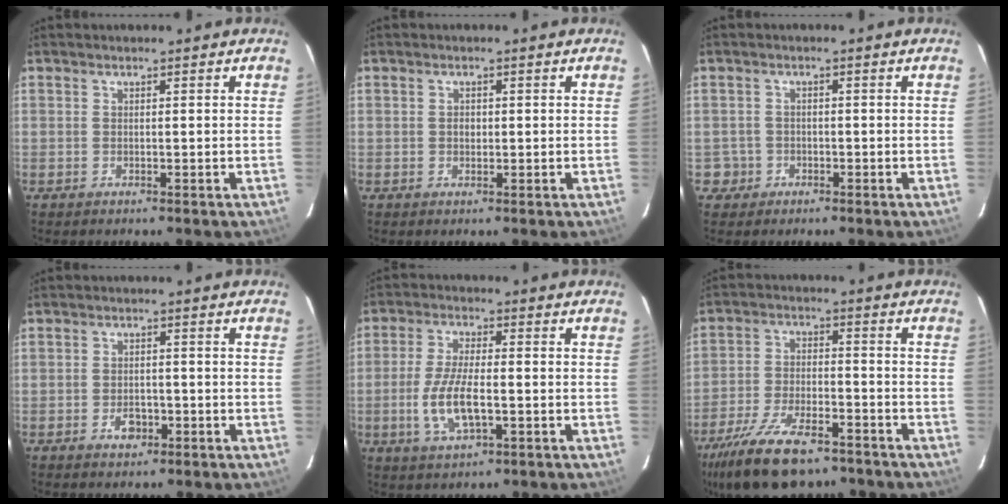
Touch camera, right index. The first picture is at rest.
{"total": 1.2, "force": [0.0, 1.0, 0.6], "torque": [-0.010, 0.004, 0.001]}
{"total": 2.9, "force": [-1.0, 2.7, -0.1], "torque": [0.003, 0.019, -0.014]}
{"total": 3.4, "force": [-1.6, 2.3, 1.9], "torque": [-0.037, 0.003, -0.023]}
{"total": 9.4, "force": [-2.3, 3.3, 8.5], "torque": [-0.175, -0.007, -0.042]}
{"total": 17.4, "force": [-12.6, 7.0, 9.9], "torque": [-0.216, -0.031, -0.214]}